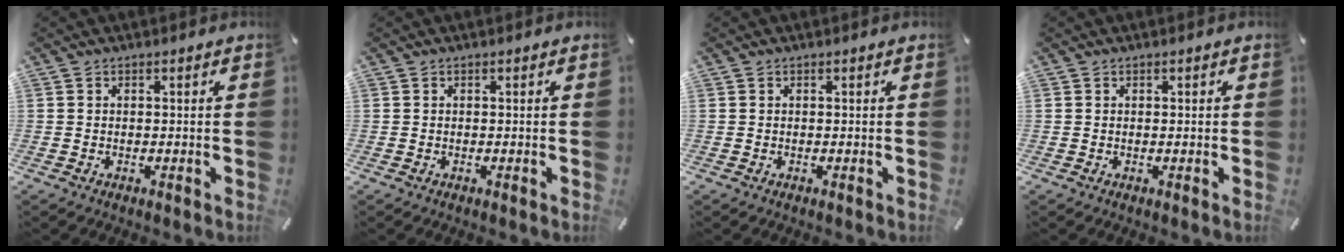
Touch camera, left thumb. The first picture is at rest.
{"total": 0.0}
{"total": 0.0}
{"total": 0.8, "force": [0.0, 0.0, 0.8], "torque": [-0.012, -0.003, 0.000]}